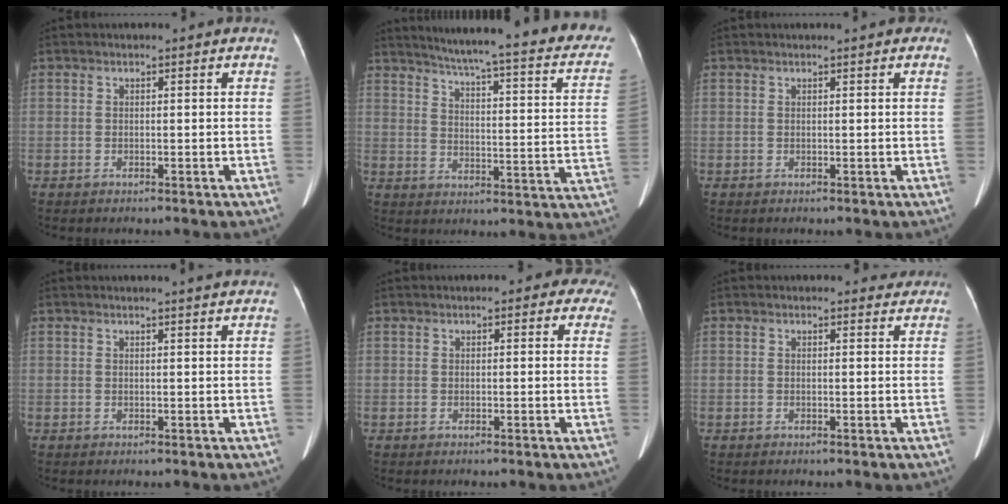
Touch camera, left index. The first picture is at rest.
{"total": 27.1, "force": [22.6, 2.4, 14.7], "torque": [-0.205, -0.055, 0.264]}
{"total": 2.1, "force": [1.6, 0.6, 1.2], "torque": [-0.013, 0.013, 0.011]}
{"total": 2.8, "force": [2.5, -0.5, 1.0], "torque": [-0.016, 0.001, 0.026]}
{"total": 5.0, "force": [3.5, 2.1, 2.8], "torque": [-0.010, 0.007, 0.025]}
{"total": 1.6, "force": [1.4, 0.8, -0.1], "torque": [0.003, -0.003, 0.003]}